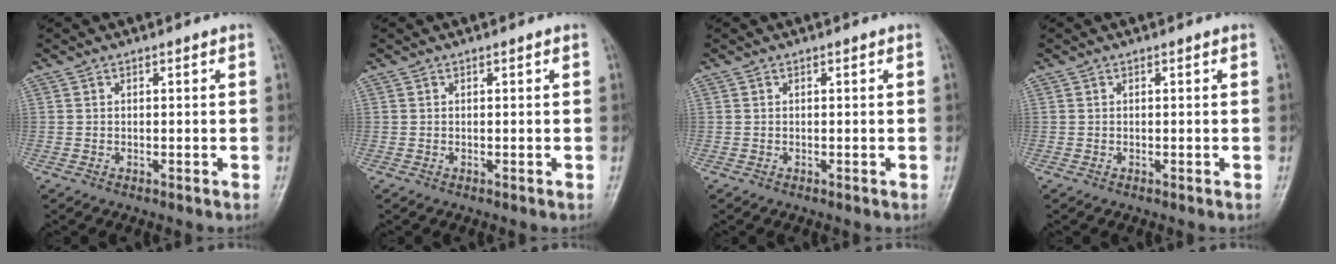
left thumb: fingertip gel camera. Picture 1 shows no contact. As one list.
[{"total": 0.0}, {"total": 0.0}, {"total": 0.0}]